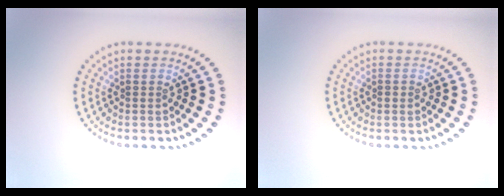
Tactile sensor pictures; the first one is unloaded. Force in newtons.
{"total": 0.8, "press": 0.8, "slide": 0.2}